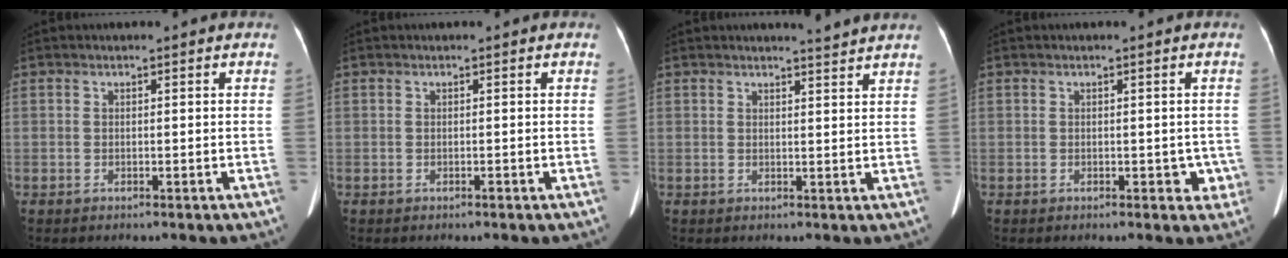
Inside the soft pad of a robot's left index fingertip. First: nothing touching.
{"total": 0.0}
{"total": 2.6, "force": [2.5, -0.9, 0.3], "torque": [-0.013, -0.014, 0.029]}
{"total": 2.2, "force": [-0.4, 1.6, 1.4], "torque": [-0.004, 0.006, -0.003]}